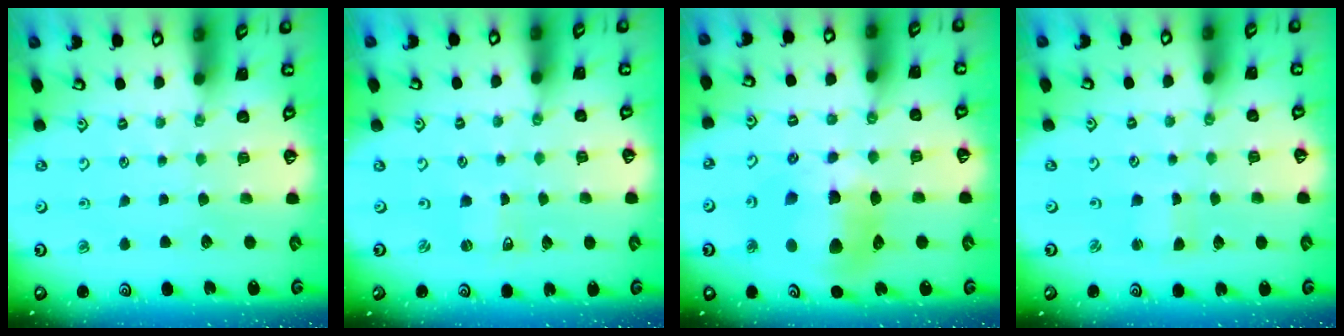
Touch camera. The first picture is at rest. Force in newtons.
{"total": 0.0}
{"total": 14.0, "press": 13.8, "slide": 2.2}
{"total": 1.4, "press": 1.4, "slide": 0.1}